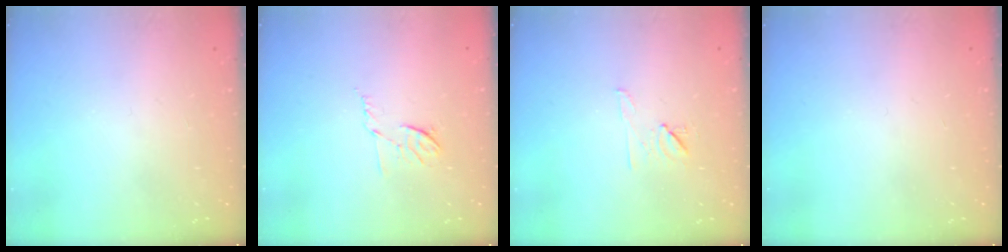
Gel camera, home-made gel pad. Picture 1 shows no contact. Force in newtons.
{"total": 5.9, "press": 5.9, "slide": 1.0}
{"total": 6.7, "press": 6.6, "slide": 1.1}
{"total": 0.0}